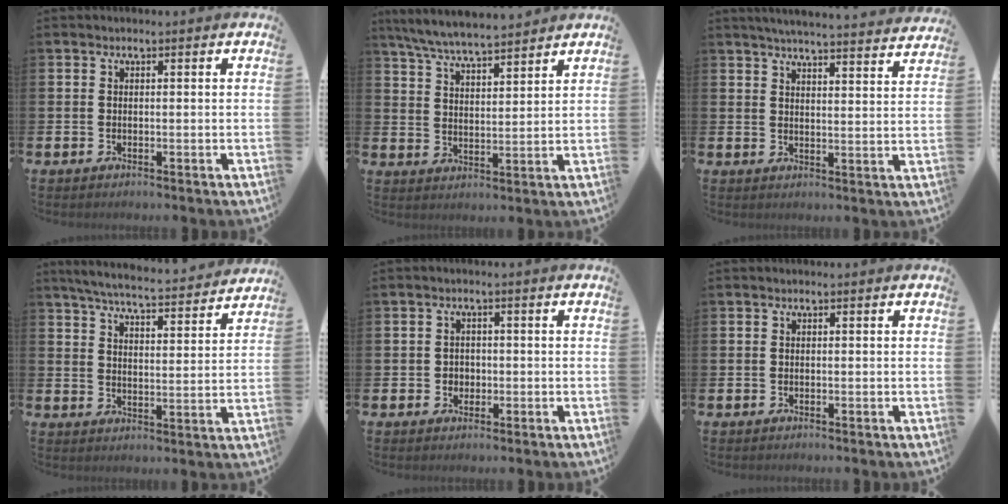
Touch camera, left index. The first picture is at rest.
{"total": 6.4, "force": [6.2, 0.3, 1.6], "torque": [-0.057, -0.029, 0.112]}
{"total": 4.9, "force": [4.8, -0.4, 0.8], "torque": [-0.027, -0.034, 0.084]}
{"total": 6.1, "force": [5.9, 0.4, 1.6], "torque": [-0.048, -0.046, 0.099]}
{"total": 1.8, "force": [-0.1, 1.7, 0.4], "torque": [-0.004, 0.006, -0.008]}
{"total": 0.0}